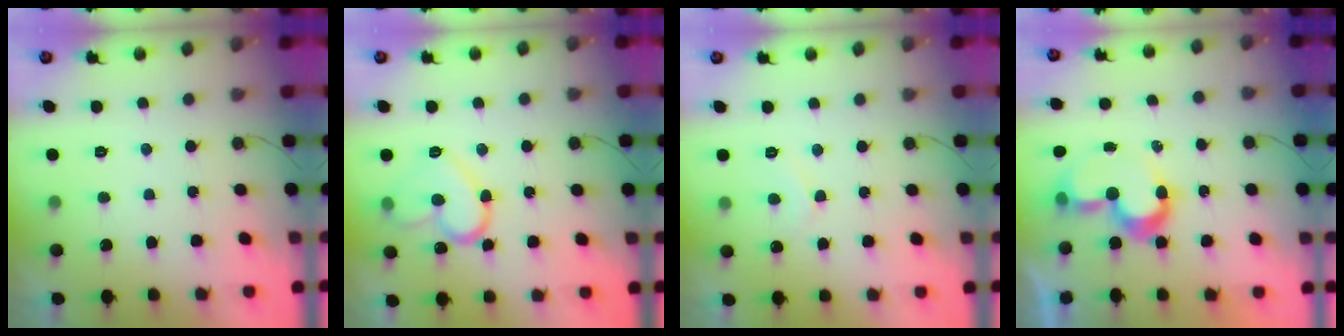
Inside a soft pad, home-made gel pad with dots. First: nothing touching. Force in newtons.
{"total": 14.7, "press": 14.6, "slide": 1.3}
{"total": 4.8, "press": 4.8, "slide": 0.4}
{"total": 8.7, "press": 8.4, "slide": 2.3}